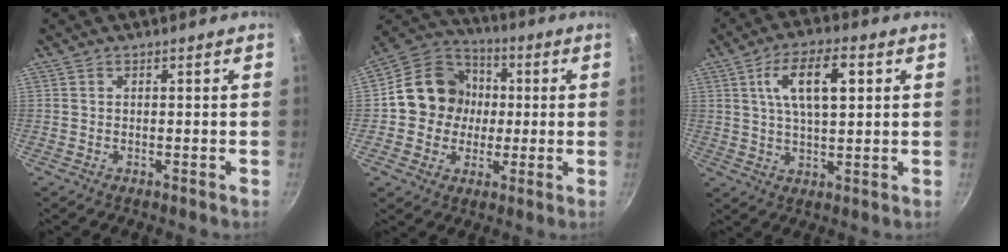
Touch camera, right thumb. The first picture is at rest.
{"total": 13.9, "force": [0.3, 12.5, 6.1], "torque": [-0.069, 0.027, -0.009]}
{"total": 10.9, "force": [3.2, 4.6, 9.4], "torque": [-0.149, 0.003, 0.054]}